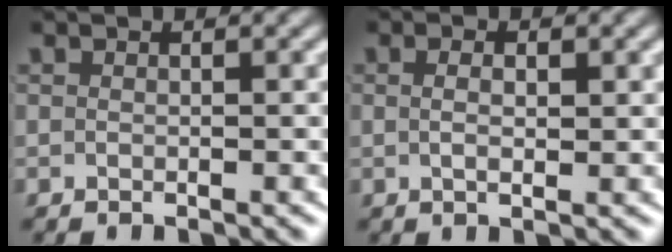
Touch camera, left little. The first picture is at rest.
{"total": 1.4, "force": [0.0, 0.3, 1.4], "torque": [-0.020, -0.008, 0.004]}